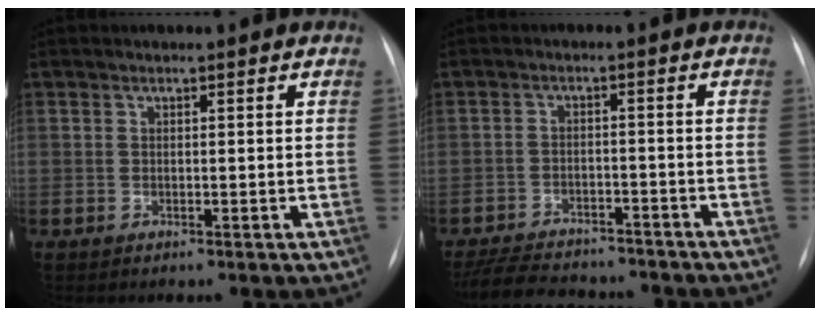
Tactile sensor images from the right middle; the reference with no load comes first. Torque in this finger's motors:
{"motor_torque": [0.65, -0.74, 0.17, 0.03]}